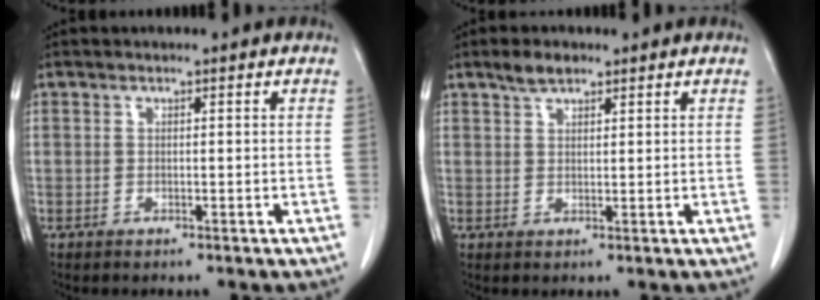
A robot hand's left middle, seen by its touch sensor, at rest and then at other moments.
{"total": 2.8, "force": [2.2, 1.1, 1.4], "torque": [-0.032, 0.005, 0.040]}